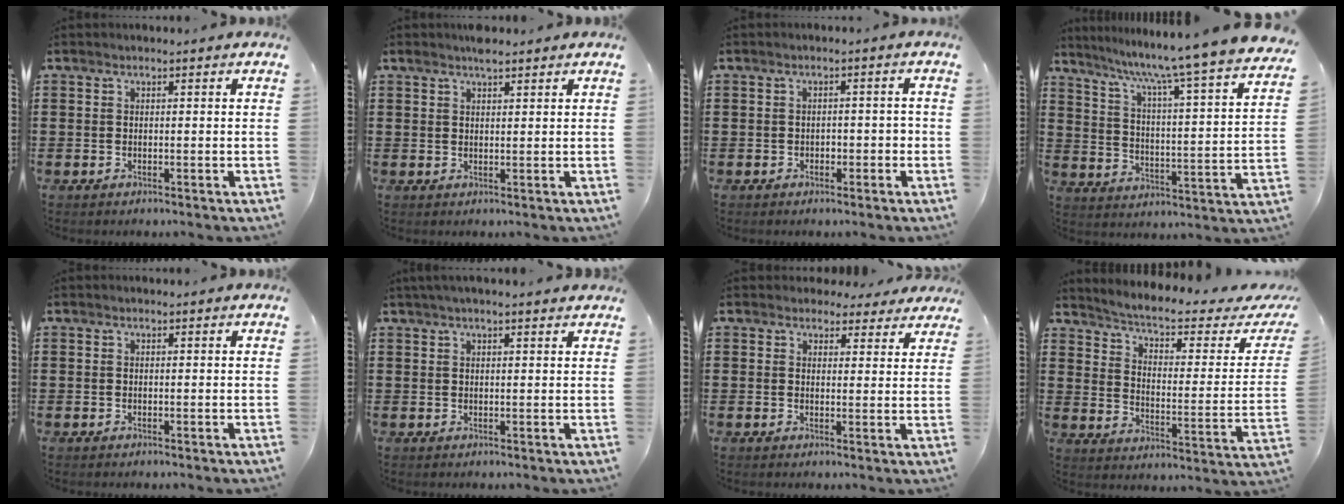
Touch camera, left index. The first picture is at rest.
{"total": 2.4, "force": [2.0, 0.5, 1.2], "torque": [-0.027, 0.003, 0.037]}
{"total": 1.7, "force": [-0.9, 1.1, 0.9], "torque": [-0.021, 0.004, -0.022]}
{"total": 8.5, "force": [7.2, -1.7, 4.2], "torque": [-0.101, -0.065, 0.107]}
{"total": 0.0}
{"total": 2.0, "force": [1.6, 0.1, 1.2], "torque": [-0.026, 0.003, 0.029]}
{"total": 3.3, "force": [2.9, 1.4, 0.5], "torque": [-0.012, -0.004, 0.053]}
{"total": 4.2, "force": [3.3, 0.1, 2.6], "torque": [-0.068, -0.032, 0.046]}